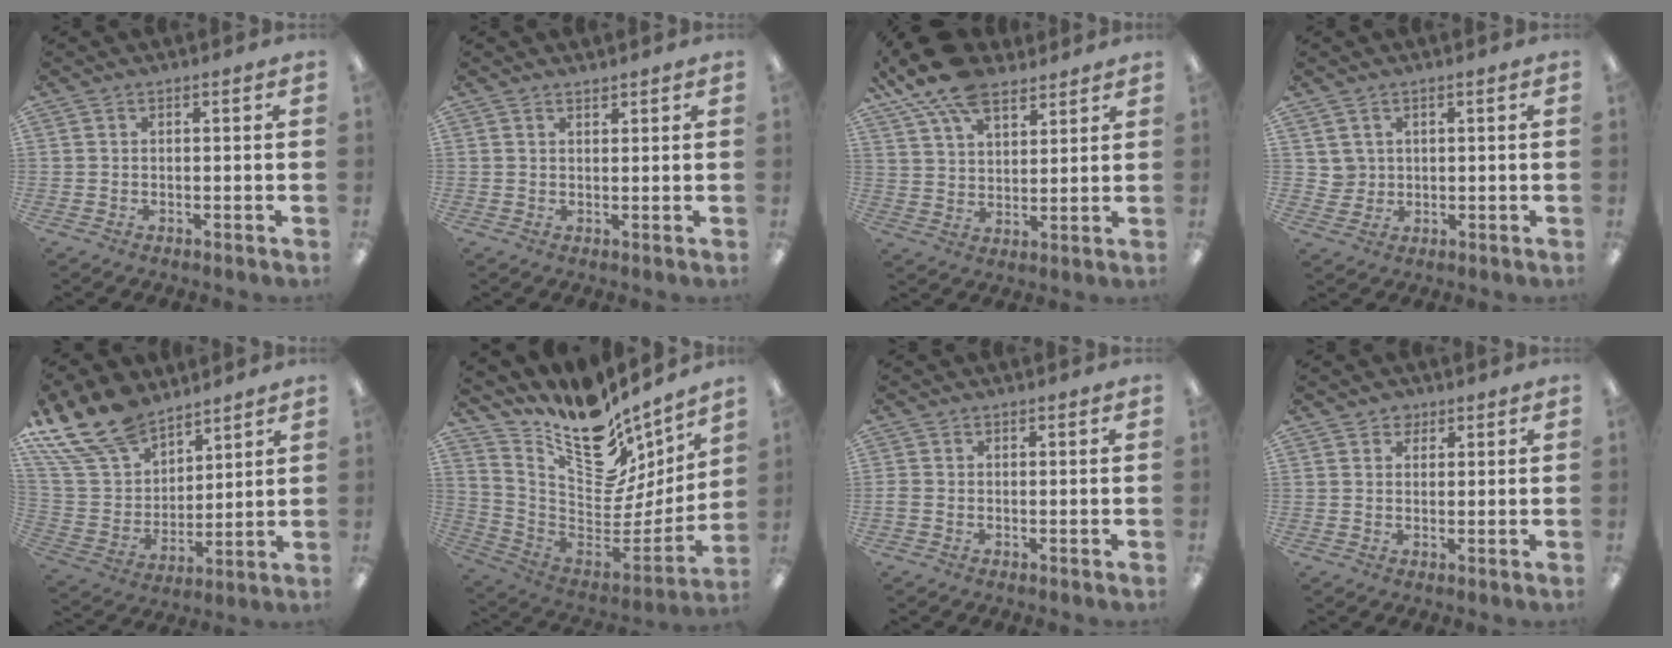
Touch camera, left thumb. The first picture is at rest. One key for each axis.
{"total": 1.3, "fx": 1.3, "fy": 0.3, "fz": 0.0, "tx": -0.001, "ty": -0.002, "tz": 0.025}
{"total": 14.3, "fx": 9.8, "fy": 7.1, "fz": 7.7, "tx": -0.150, "ty": -0.035, "tz": 0.180}
{"total": 3.3, "fx": 1.8, "fy": 2.8, "fz": -0.2, "tx": -0.009, "ty": 0.002, "tz": 0.034}
{"total": 18.7, "fx": 14.6, "fy": 9.6, "fz": 6.6, "tx": -0.163, "ty": -0.081, "tz": 0.277}
{"total": 17.4, "fx": 12.1, "fy": 8.9, "fz": 8.9, "tx": -0.124, "ty": -0.123, "tz": 0.209}
{"total": 0.8, "fx": -0.2, "fy": 0.7, "fz": 0.4, "tx": -0.007, "ty": 0.002, "tz": -0.005}
{"total": 2.6, "fx": 1.9, "fy": 1.9, "fz": 0.2, "tx": 0.007, "ty": -0.004, "tz": 0.031}